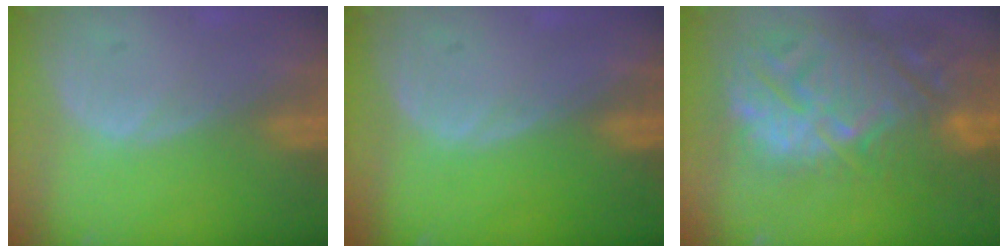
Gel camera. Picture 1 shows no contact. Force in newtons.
{"total": 0.0}
{"total": 15.2, "press": 13.1, "slide": 7.8}